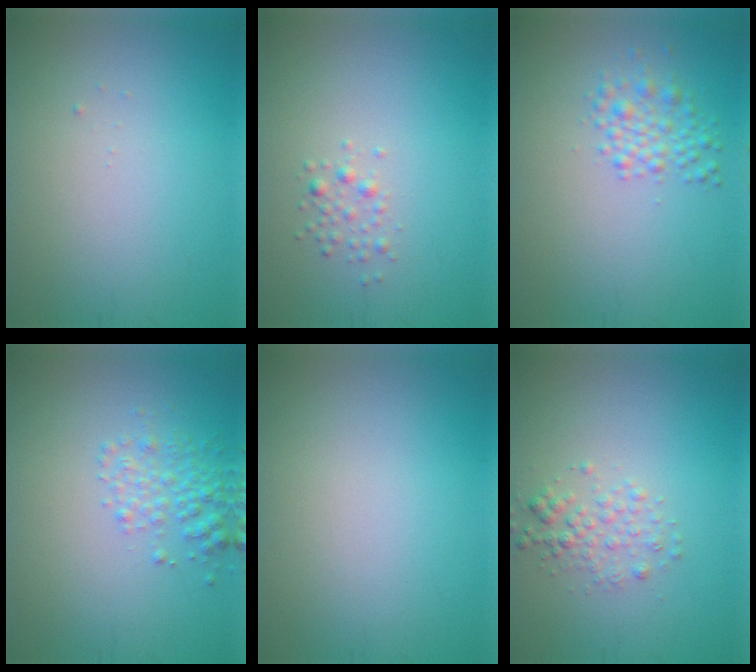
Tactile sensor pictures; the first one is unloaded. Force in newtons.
{"total": 1.2, "press": 1.2, "slide": 0.0}
{"total": 2.3, "press": 2.3, "slide": 0.1}
{"total": 2.5, "press": 2.5, "slide": 0.1}
{"total": 0.0}
{"total": 2.0, "press": 2.0, "slide": 0.1}